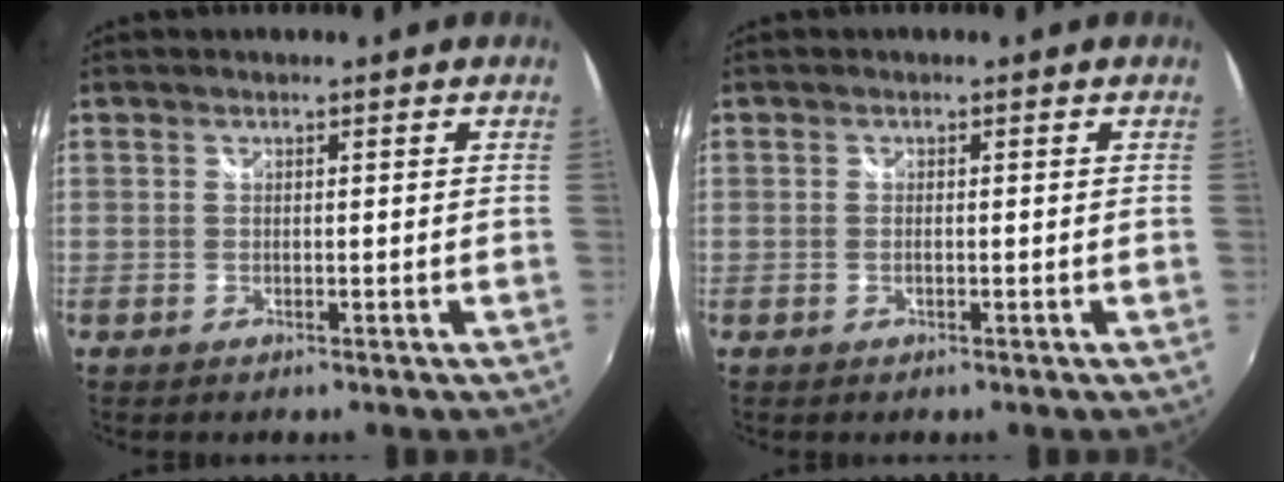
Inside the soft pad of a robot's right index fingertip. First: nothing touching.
{"total": 0.7, "force": [-0.2, 0.2, 0.6], "torque": [-0.014, -0.001, -0.005]}